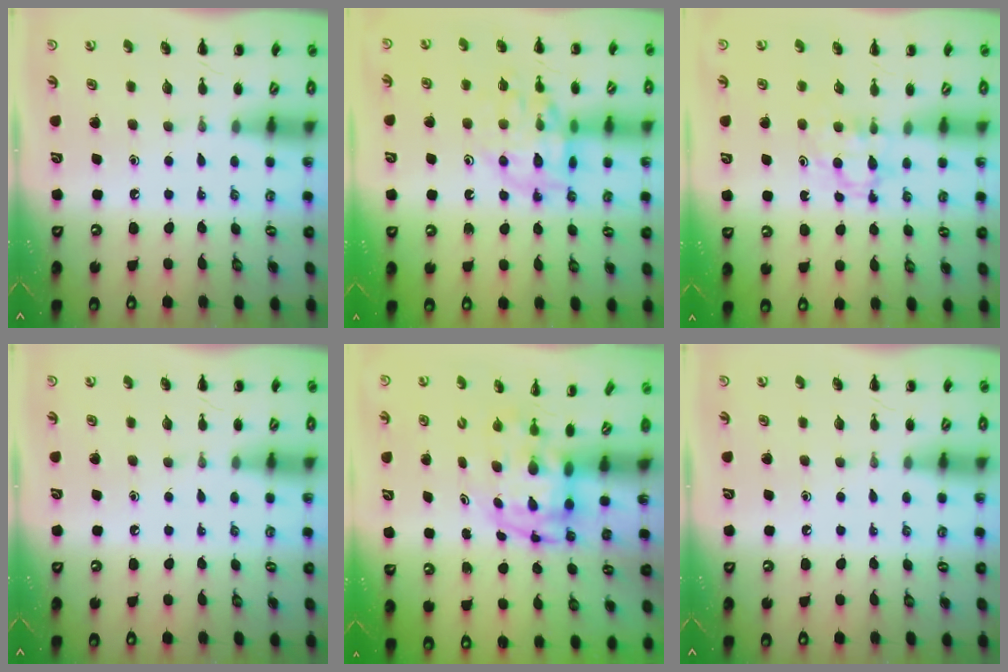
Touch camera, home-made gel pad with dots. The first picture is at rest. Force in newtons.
{"total": 12.9, "press": 12.8, "slide": 1.6}
{"total": 3.5, "press": 3.2, "slide": 1.3}
{"total": 0.0}
{"total": 3.8, "press": 3.7, "slide": 0.7}
{"total": 0.0}